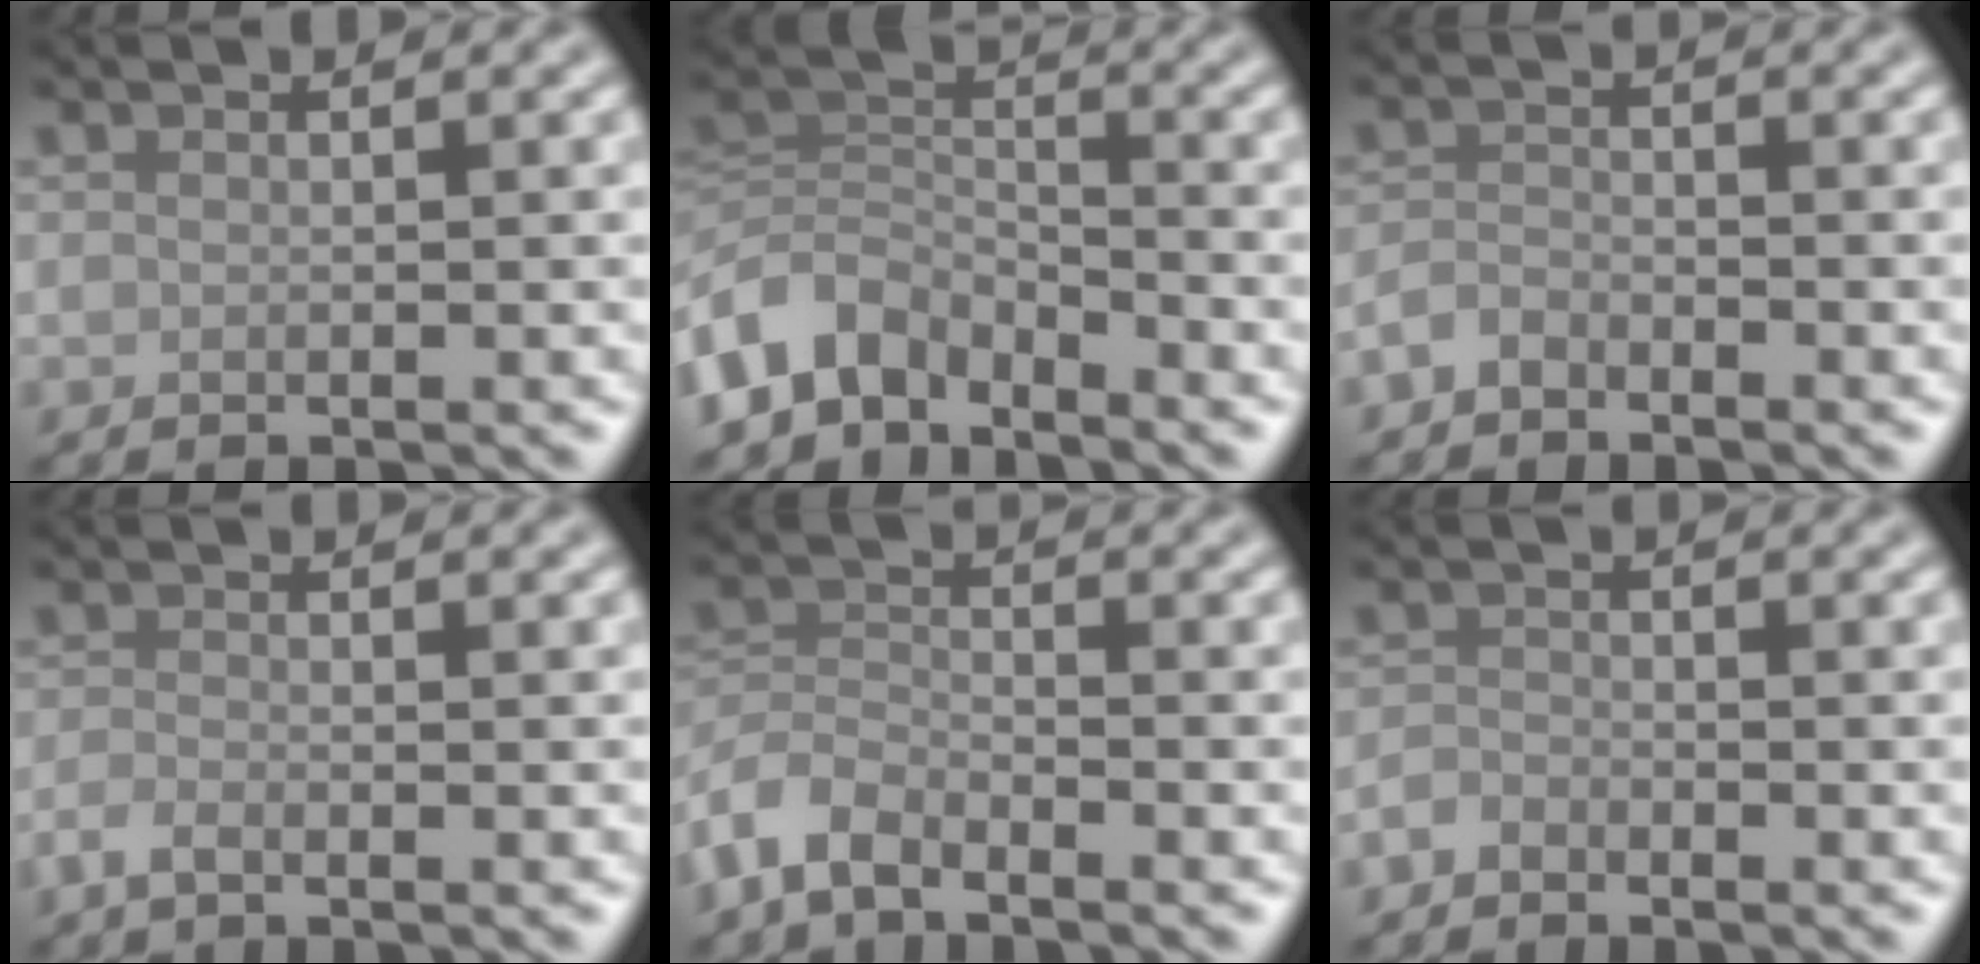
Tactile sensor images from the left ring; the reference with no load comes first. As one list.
[{"total": 5.0, "force": [-3.6, 2.8, 1.9], "torque": [-0.031, 0.001, -0.081]}, {"total": 1.6, "force": [-1.3, 0.7, 0.5], "torque": [-0.009, 0.003, -0.032]}, {"total": 1.4, "force": [-0.9, 0.4, 0.9], "torque": [-0.023, -0.002, -0.022]}, {"total": 3.6, "force": [-3.0, 1.3, 1.5], "torque": [-0.029, -0.001, -0.072]}, {"total": 1.3, "force": [-1.1, 0.5, 0.3], "torque": [-0.004, 0.002, -0.026]}]